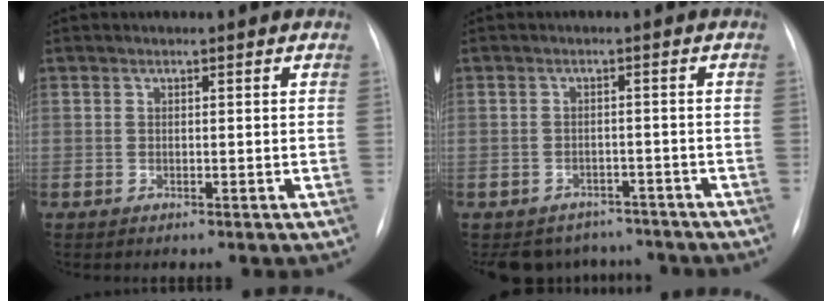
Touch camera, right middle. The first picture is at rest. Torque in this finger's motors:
{"motor_torque": [0.00, -0.14, 0.05, 0.02]}